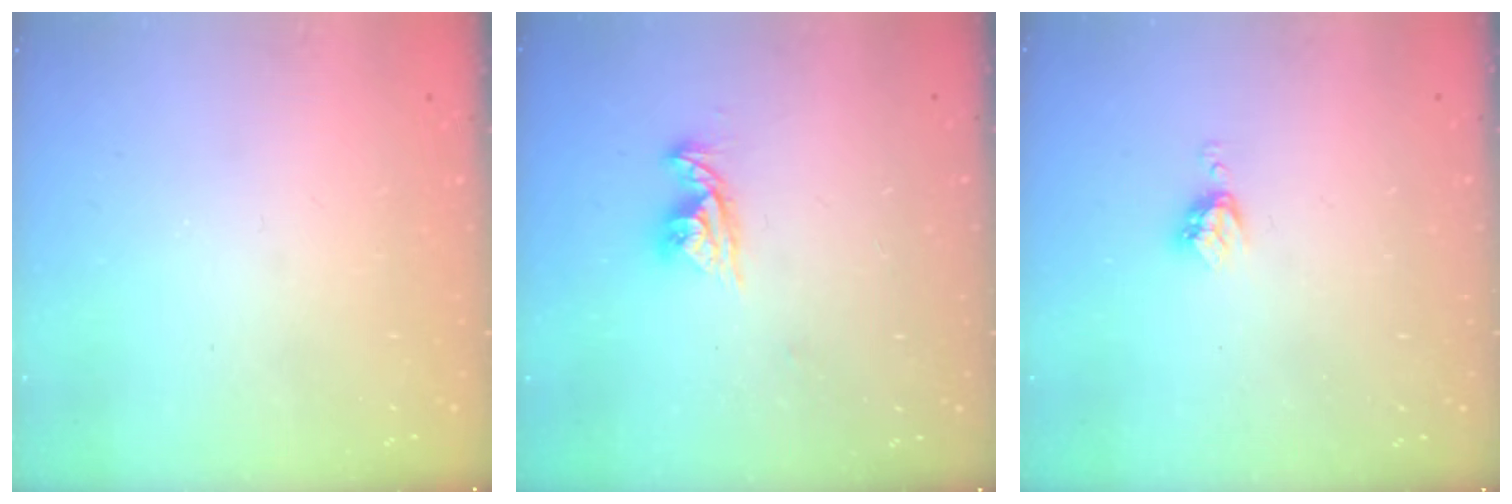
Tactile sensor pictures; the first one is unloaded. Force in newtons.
{"total": 8.3, "press": 8.3, "slide": 0.9}
{"total": 3.2, "press": 3.1, "slide": 0.4}